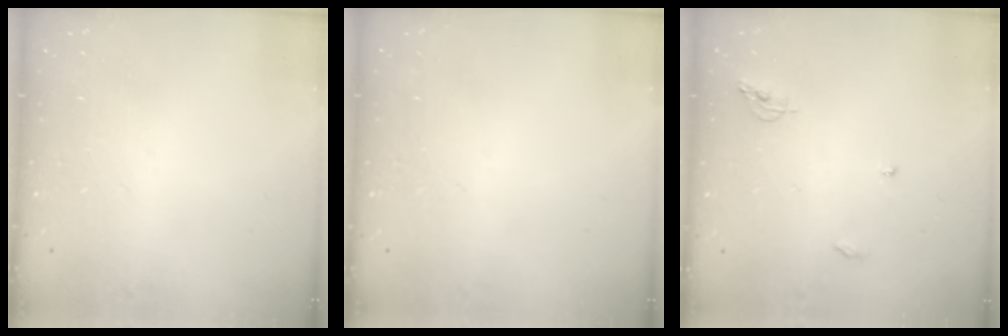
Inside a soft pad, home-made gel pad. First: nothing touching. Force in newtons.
{"total": 0.0}
{"total": 5.4, "press": 5.4, "slide": 0.4}